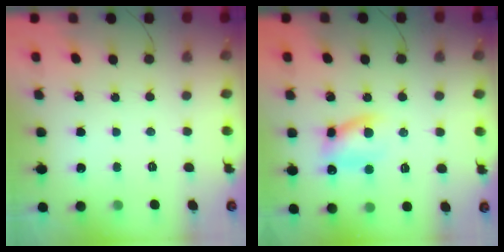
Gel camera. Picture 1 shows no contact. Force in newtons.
{"total": 9.3, "press": 9.2, "slide": 1.5}